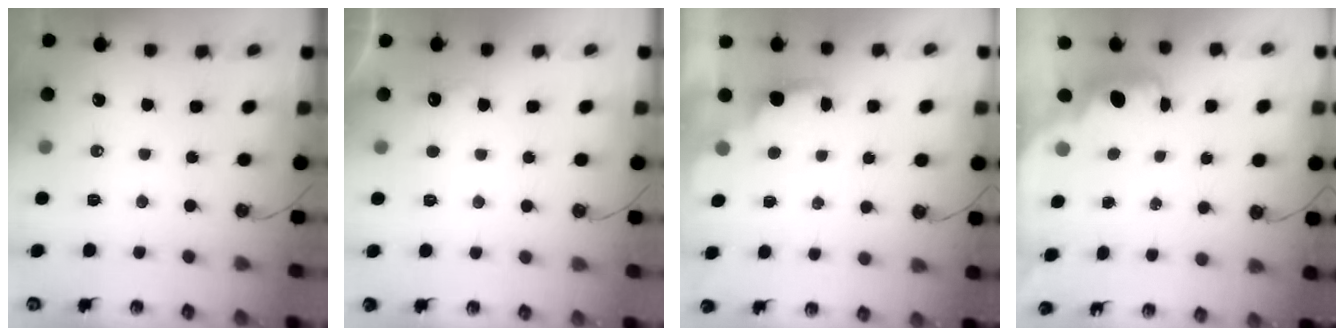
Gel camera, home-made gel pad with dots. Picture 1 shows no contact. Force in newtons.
{"total": 3.7, "press": 3.5, "slide": 1.1}
{"total": 1.7, "press": 1.5, "slide": 0.9}
{"total": 2.5, "press": 2.4, "slide": 0.6}